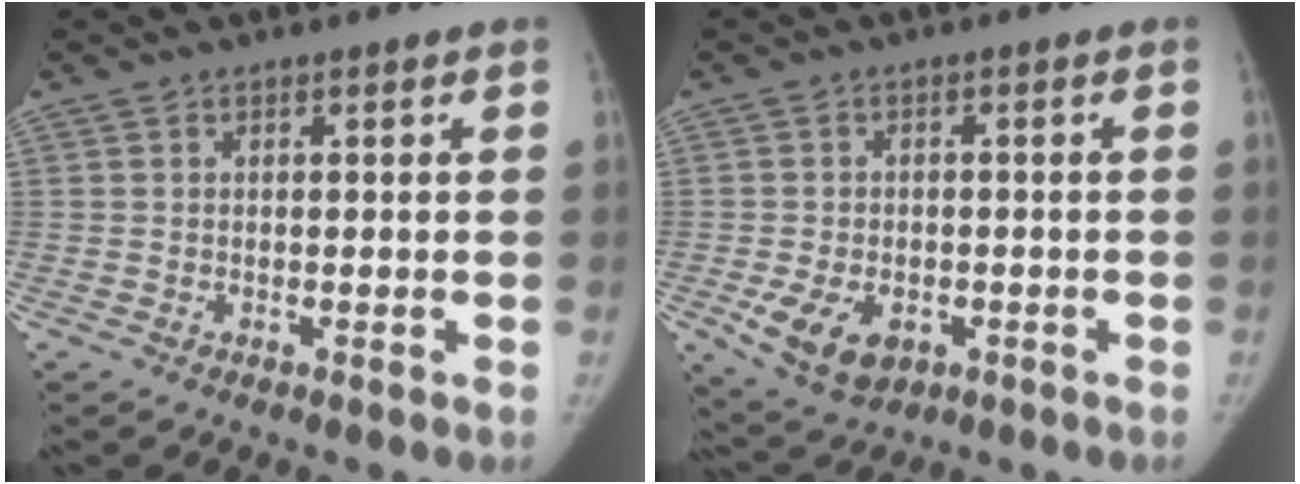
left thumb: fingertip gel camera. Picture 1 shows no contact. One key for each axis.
{"total": 8.6, "fx": -2.9, "fy": 5.8, "fz": 5.6, "tx": -0.090, "ty": -0.001, "tz": -0.036}